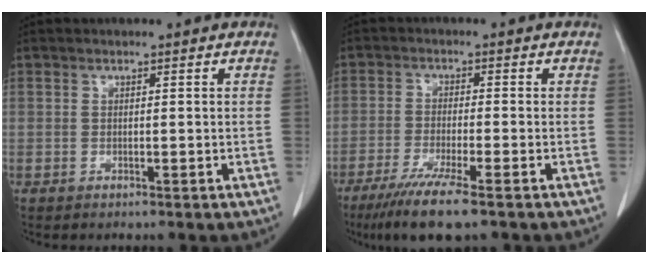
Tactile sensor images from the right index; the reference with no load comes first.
{"total": 8.5, "force": [-5.8, 0.1, 6.2], "torque": [-0.107, -0.023, -0.097]}